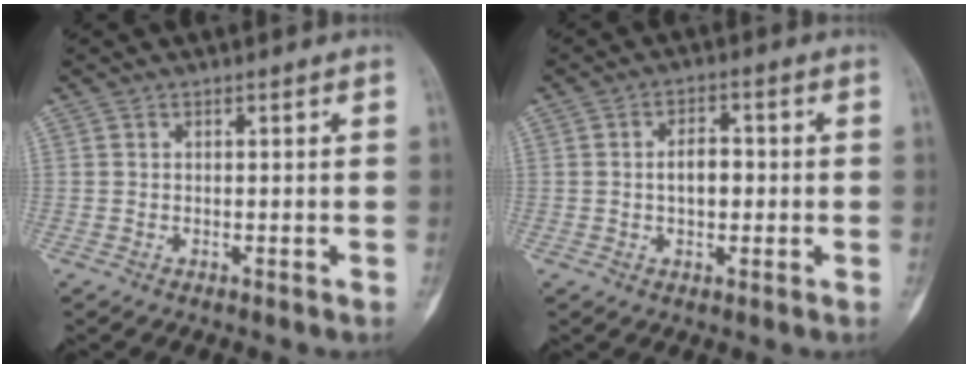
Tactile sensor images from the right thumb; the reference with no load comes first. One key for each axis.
{"total": 4.8, "fx": -0.1, "fy": 2.9, "fz": 3.8, "tx": -0.049, "ty": 0.011, "tz": -0.005}